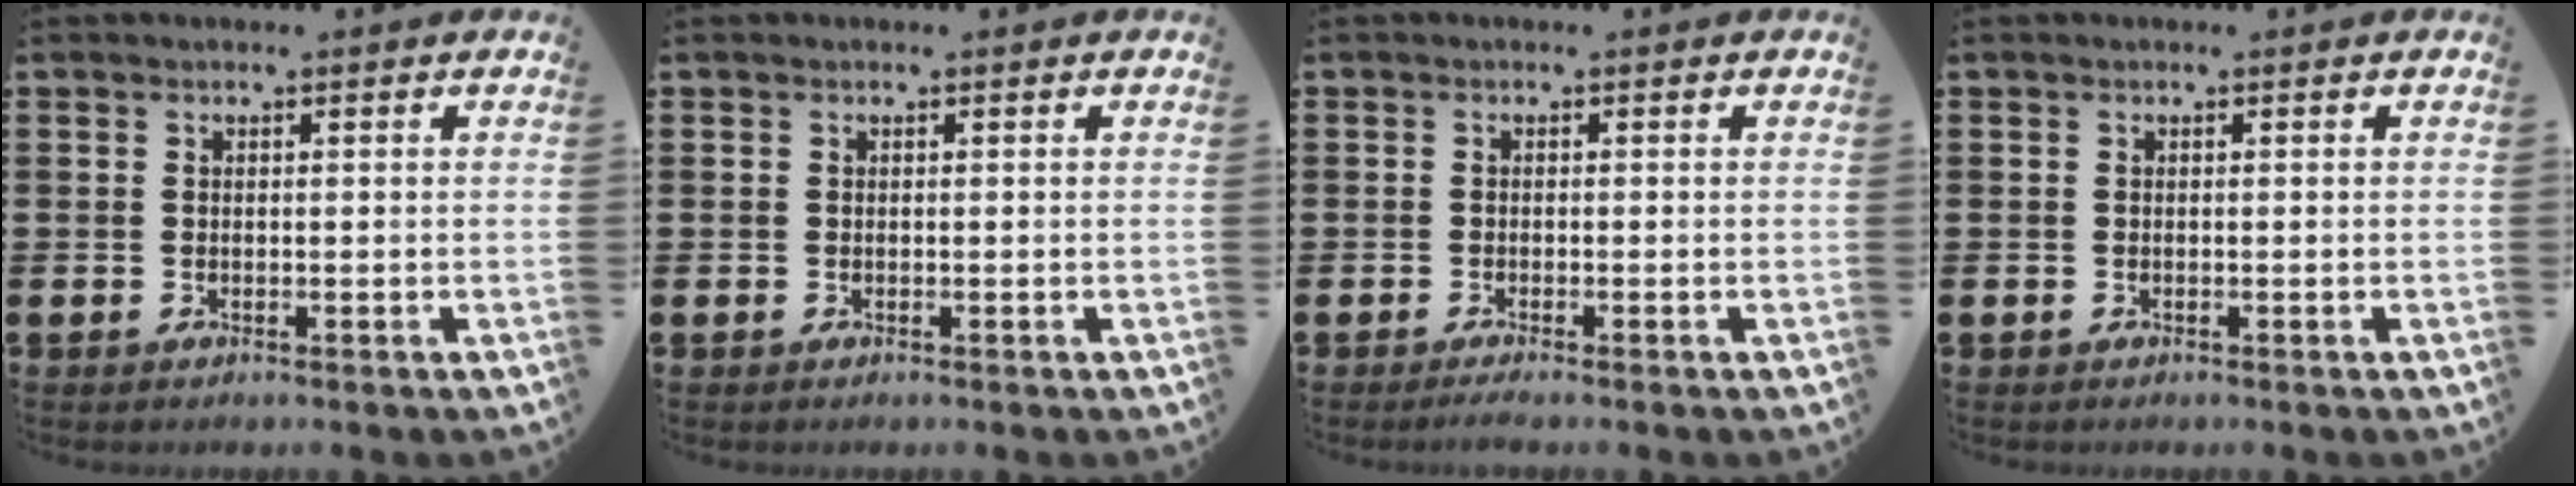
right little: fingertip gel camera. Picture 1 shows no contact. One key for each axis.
{"total": 0.0}
{"total": 0.8, "fx": -0.5, "fy": 0.0, "fz": 0.6, "tx": -0.009, "ty": -0.002, "tz": -0.010}
{"total": 0.0}